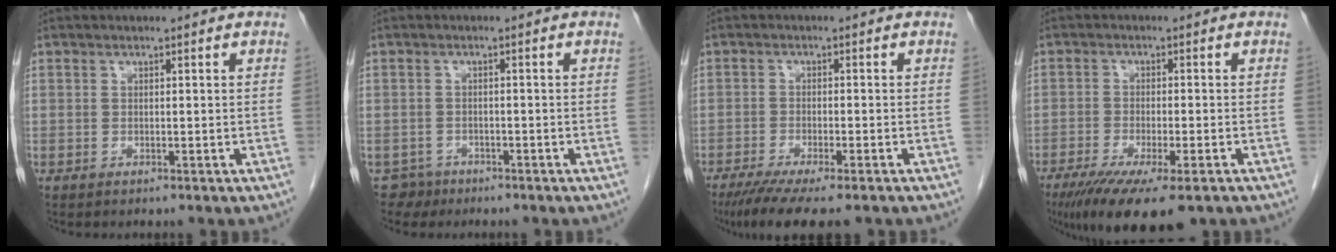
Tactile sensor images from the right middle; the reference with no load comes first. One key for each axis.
{"total": 2.2, "fx": -1.5, "fy": 1.5, "fz": -0.5, "tx": 0.009, "ty": 0.007, "tz": -0.023}
{"total": 9.7, "fx": -7.5, "fy": 1.2, "fz": 6.1, "tx": -0.091, "ty": -0.021, "tz": -0.116}
{"total": 12.9, "fx": -8.9, "fy": 2.6, "fz": 9.0, "tx": -0.144, "ty": -0.031, "tz": -0.137}